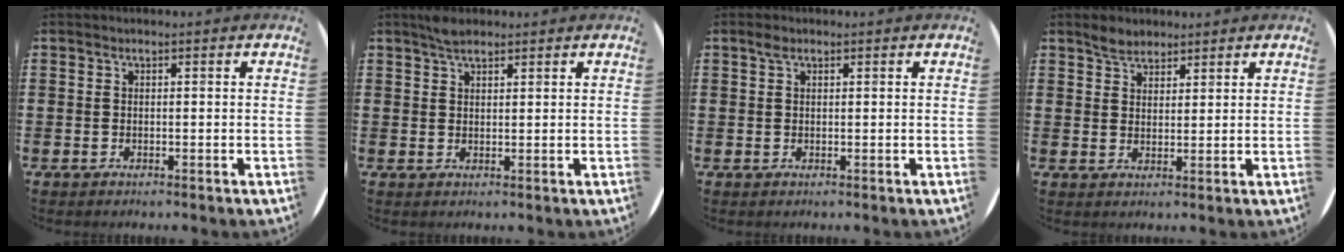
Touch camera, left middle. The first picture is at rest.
{"total": 2.2, "force": [1.9, 0.7, 0.9], "torque": [-0.013, -0.001, 0.034]}
{"total": 1.0, "force": [0.6, 0.6, 0.6], "torque": [-0.005, 0.001, 0.008]}
{"total": 2.9, "force": [2.5, 1.4, 0.5], "torque": [-0.015, 0.005, 0.049]}